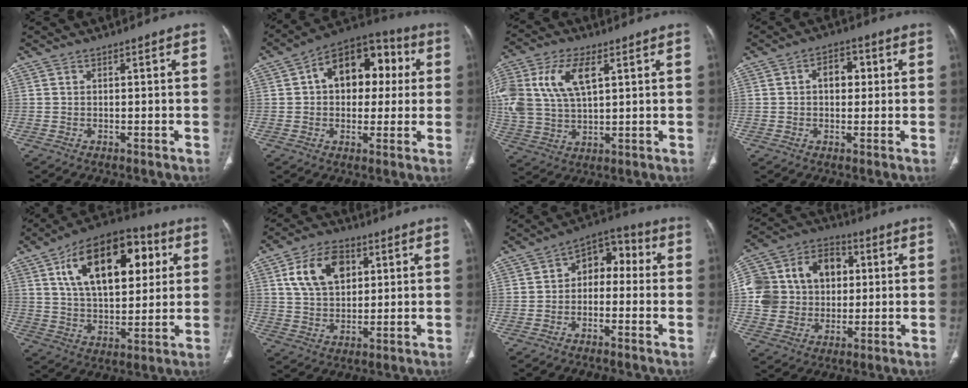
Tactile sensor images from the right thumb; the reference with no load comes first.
{"total": 16.2, "force": [3.1, 10.8, 11.7], "torque": [-0.121, 0.031, 0.038]}
{"total": 16.4, "force": [5.3, 9.1, 12.5], "torque": [-0.285, -0.001, 0.103]}
{"total": 5.5, "force": [0.9, 3.8, 3.9], "torque": [-0.038, 0.011, 0.009]}
{"total": 22.3, "force": [7.4, 12.0, 17.2], "torque": [-0.238, -0.003, 0.117]}
{"total": 11.4, "force": [3.9, 7.7, 7.5], "torque": [-0.110, -0.004, 0.071]}
{"total": 8.3, "force": [-0.1, 5.8, 6.0], "torque": [-0.052, 0.040, -0.019]}
{"total": 17.3, "force": [2.2, 14.5, 9.2], "torque": [-0.143, 0.035, 0.046]}